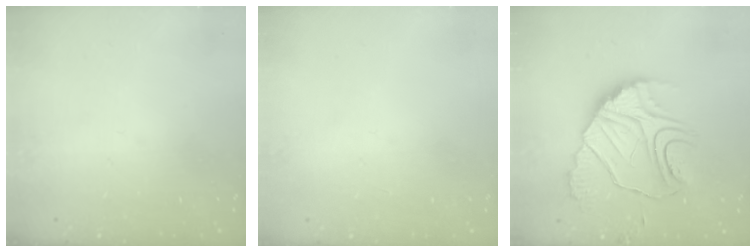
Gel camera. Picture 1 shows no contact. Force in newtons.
{"total": 2.2, "press": 2.2, "slide": 0.1}
{"total": 14.2, "press": 14.1, "slide": 0.8}